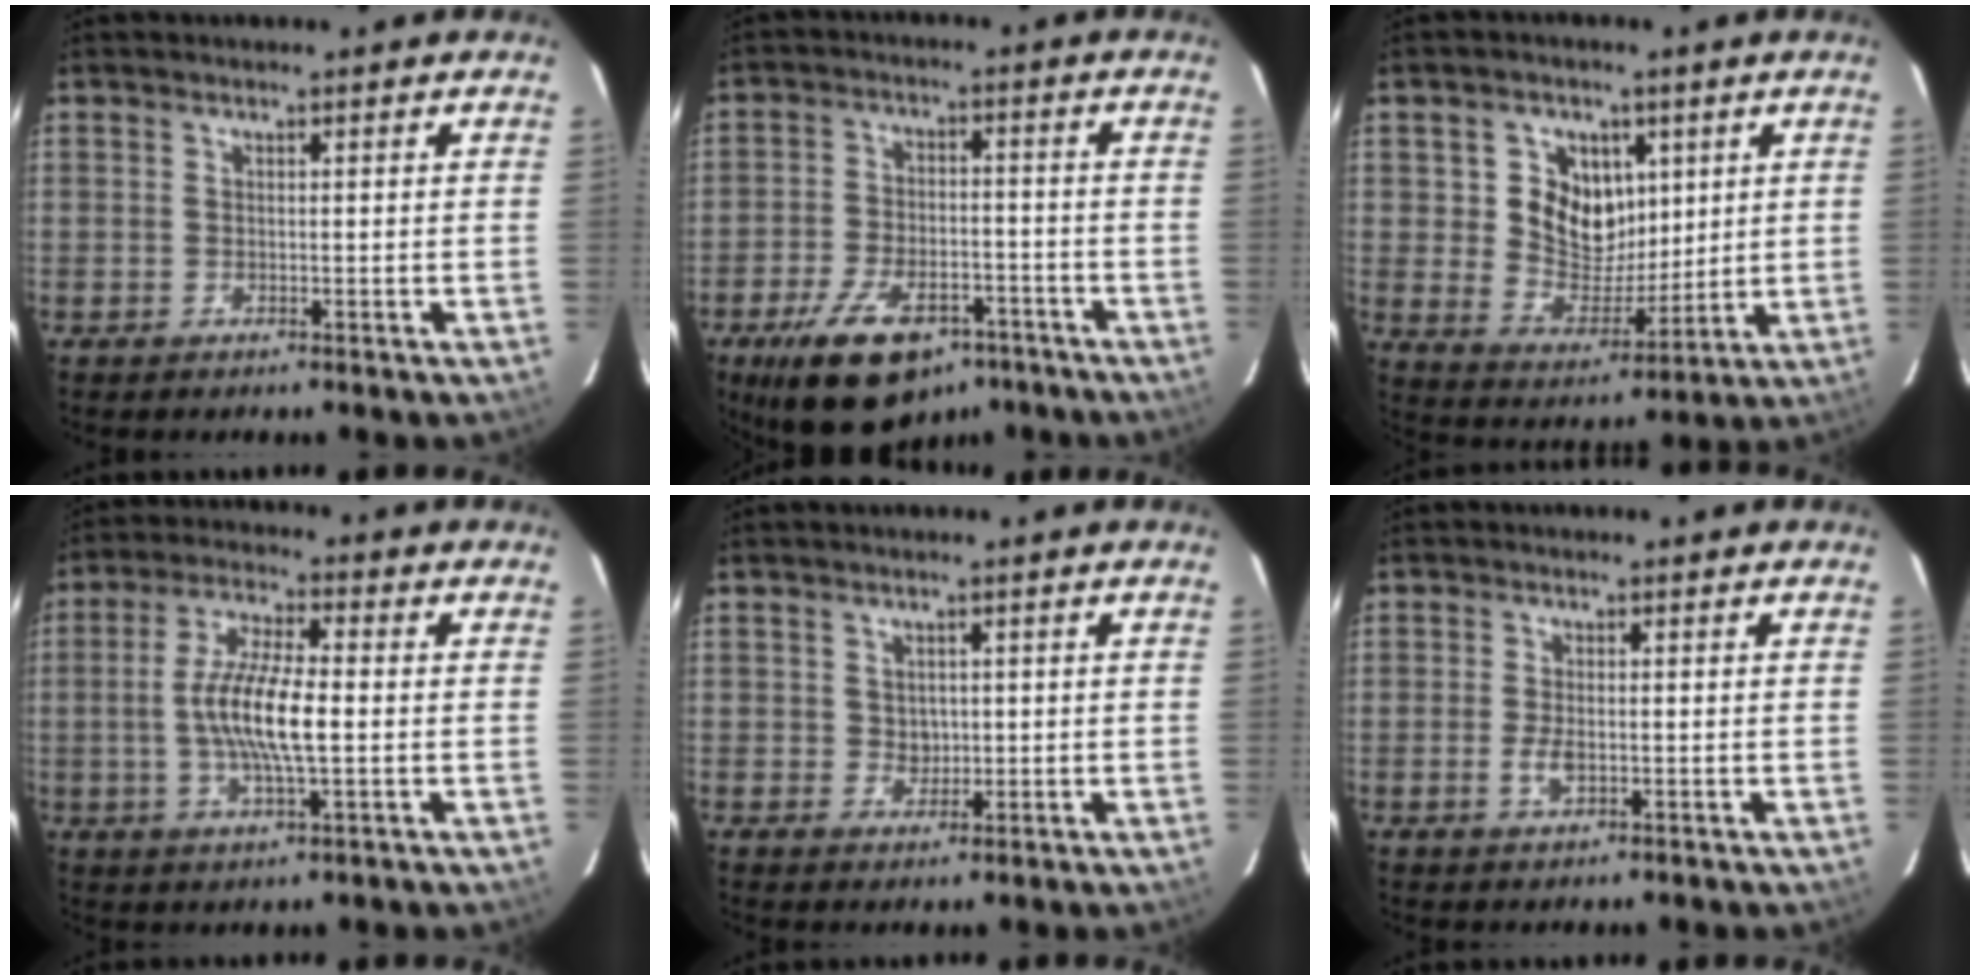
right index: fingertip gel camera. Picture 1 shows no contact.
{"total": 16.5, "force": [-10.6, 8.2, 9.5], "torque": [-0.196, -0.009, -0.166]}
{"total": 11.0, "force": [3.0, 9.1, 5.4], "torque": [-0.112, 0.004, 0.066]}
{"total": 10.5, "force": [-0.9, 2.4, 10.2], "torque": [-0.200, 0.002, -0.020]}
{"total": 2.4, "force": [0.2, 2.2, 0.9], "torque": [-0.011, 0.004, 0.007]}
{"total": 2.7, "force": [-0.7, 1.3, 2.3], "torque": [-0.045, -0.004, -0.011]}